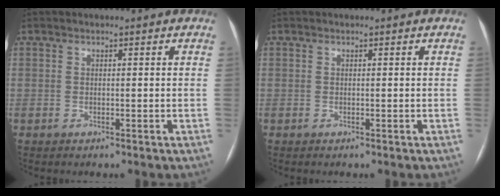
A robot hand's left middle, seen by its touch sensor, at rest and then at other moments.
{"total": 0.0}